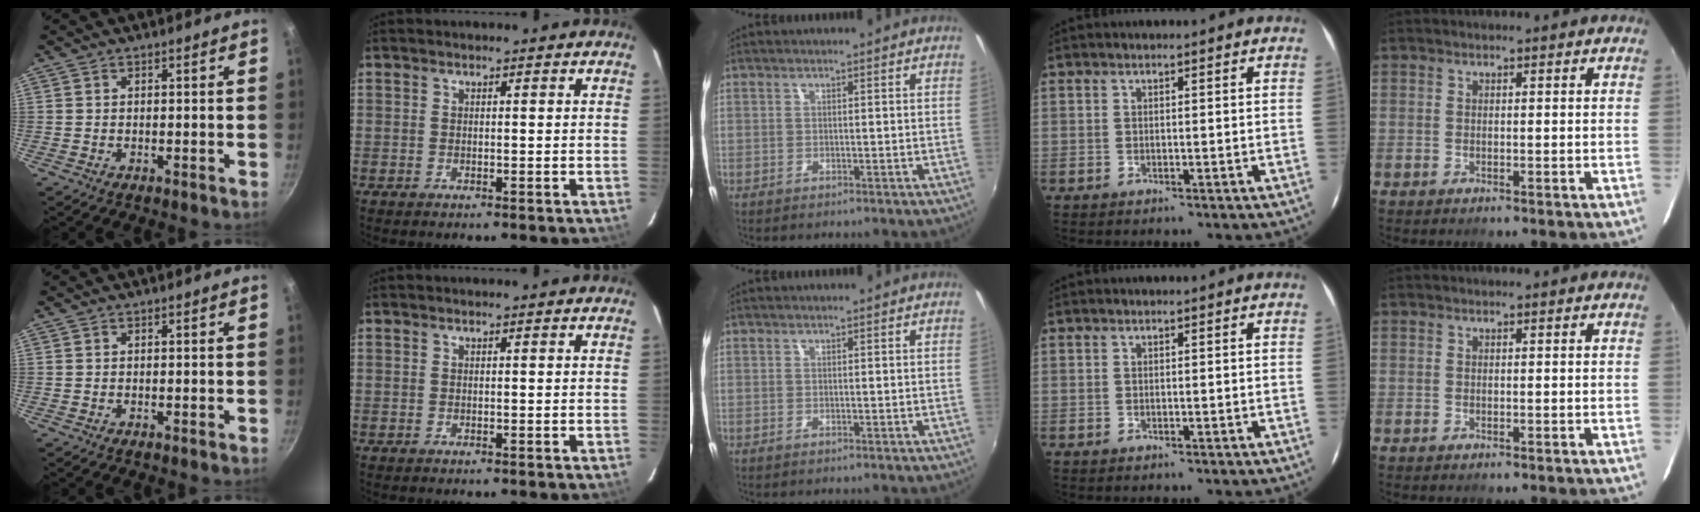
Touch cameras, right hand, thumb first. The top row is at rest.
{}